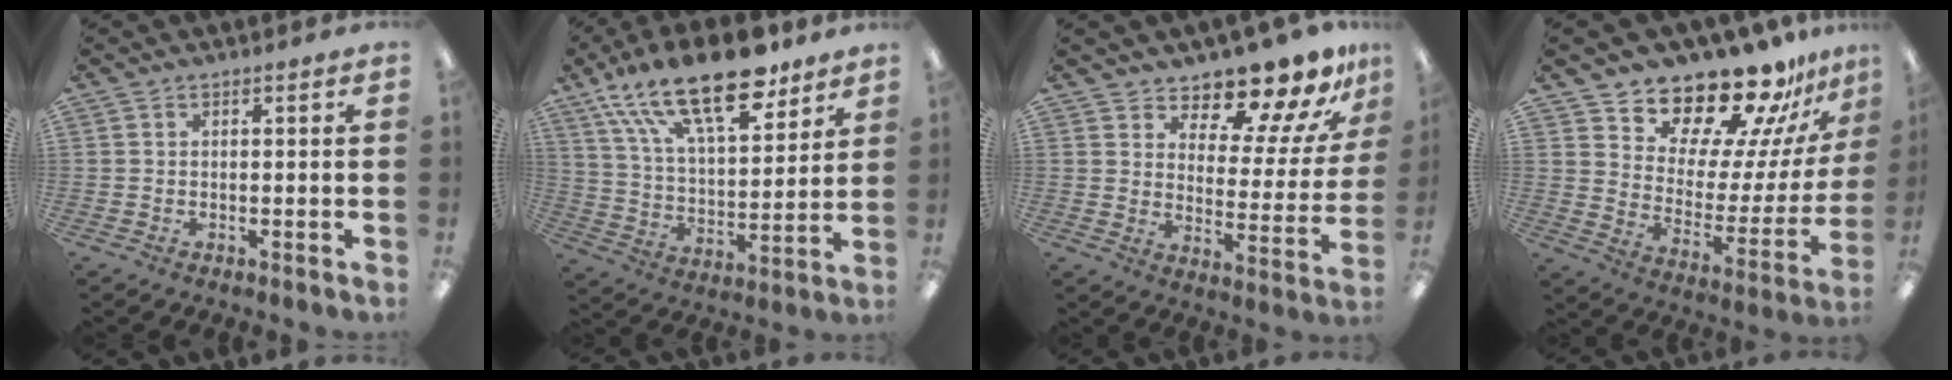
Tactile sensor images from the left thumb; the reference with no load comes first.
{"total": 22.5, "force": [15.0, 8.9, 14.2], "torque": [-0.243, -0.076, 0.259]}
{"total": 12.8, "force": [11.9, 3.2, 3.8], "torque": [-0.064, -0.103, 0.207]}
{"total": 18.0, "force": [16.8, 5.0, 4.3], "torque": [-0.074, -0.156, 0.286]}